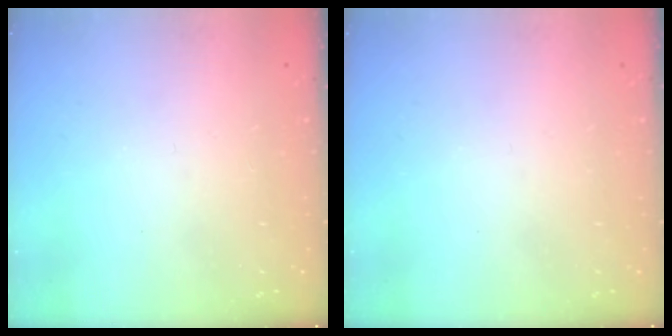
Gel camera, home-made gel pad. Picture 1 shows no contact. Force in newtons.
{"total": 0.0}